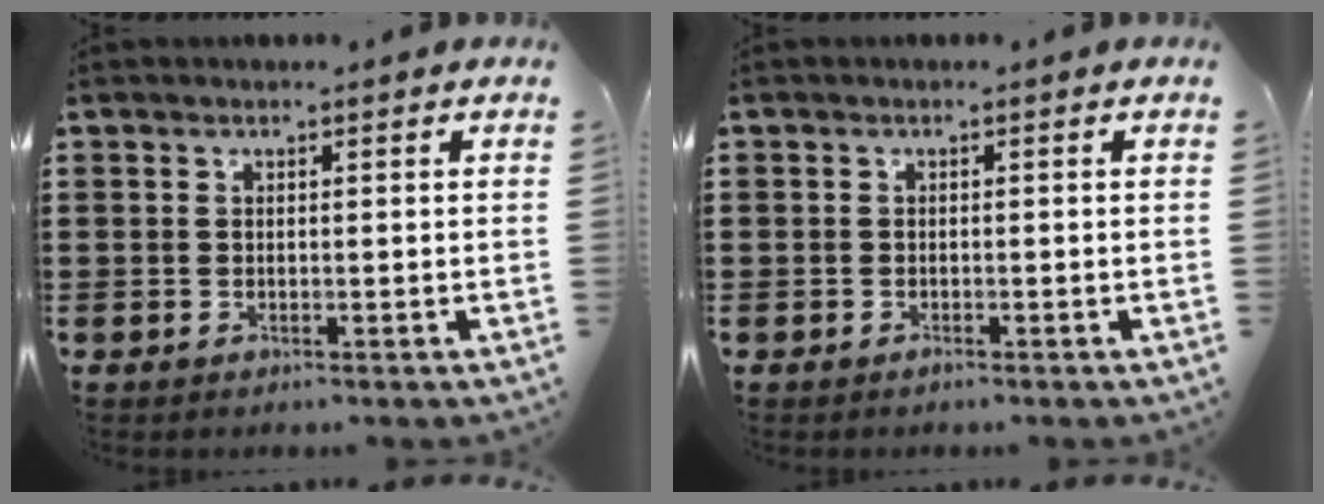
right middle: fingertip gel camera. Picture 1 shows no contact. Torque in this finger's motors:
{"motor_torque": [2.14, 0.00, -0.07, -0.04]}